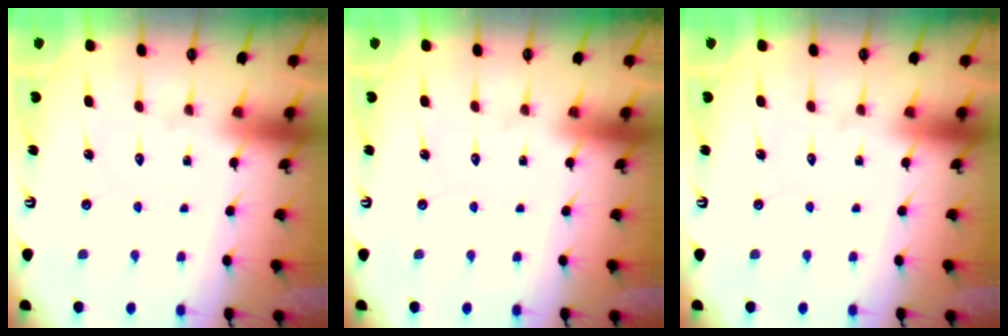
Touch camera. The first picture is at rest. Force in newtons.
{"total": 0.0}
{"total": 0.0}